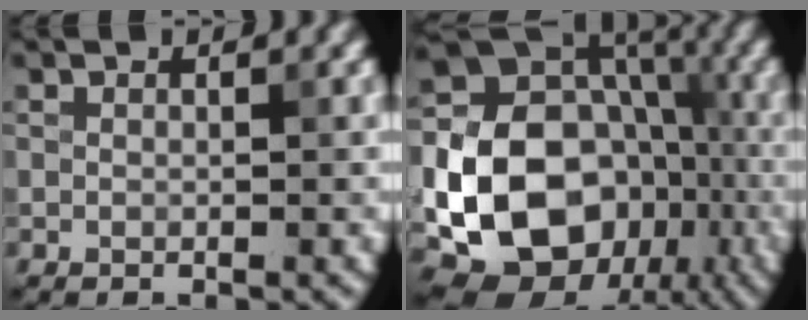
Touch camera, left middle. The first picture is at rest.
{"total": 17.5, "force": [-4.8, 14.0, 9.2], "torque": [-0.154, -0.020, -0.094]}